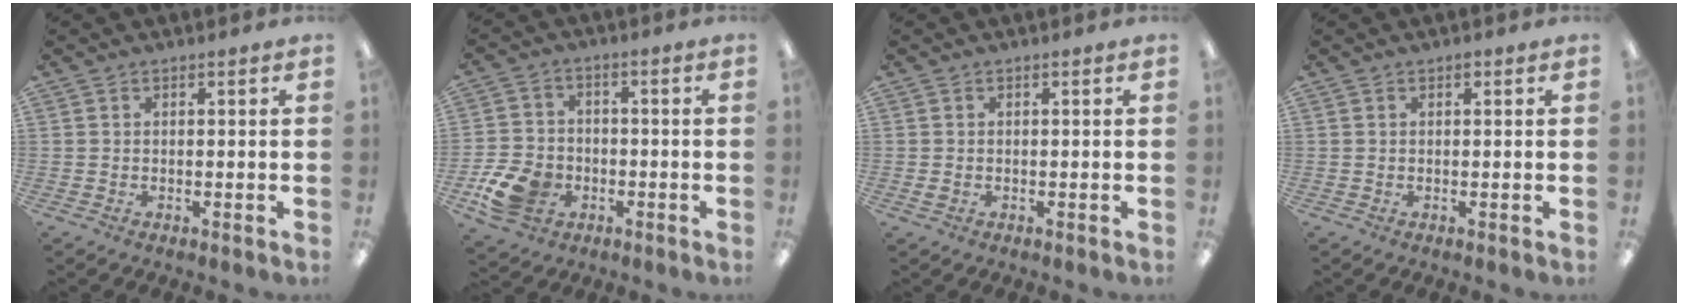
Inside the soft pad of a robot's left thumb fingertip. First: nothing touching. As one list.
[{"total": 10.2, "force": [-4.1, 7.5, 5.5], "torque": [-0.127, 0.021, -0.070]}, {"total": 0.9, "force": [-0.2, 0.7, 0.5], "torque": [-0.009, 0.003, -0.004]}, {"total": 0.7, "force": [0.4, 0.4, 0.5], "torque": [-0.011, 0.003, 0.007]}]